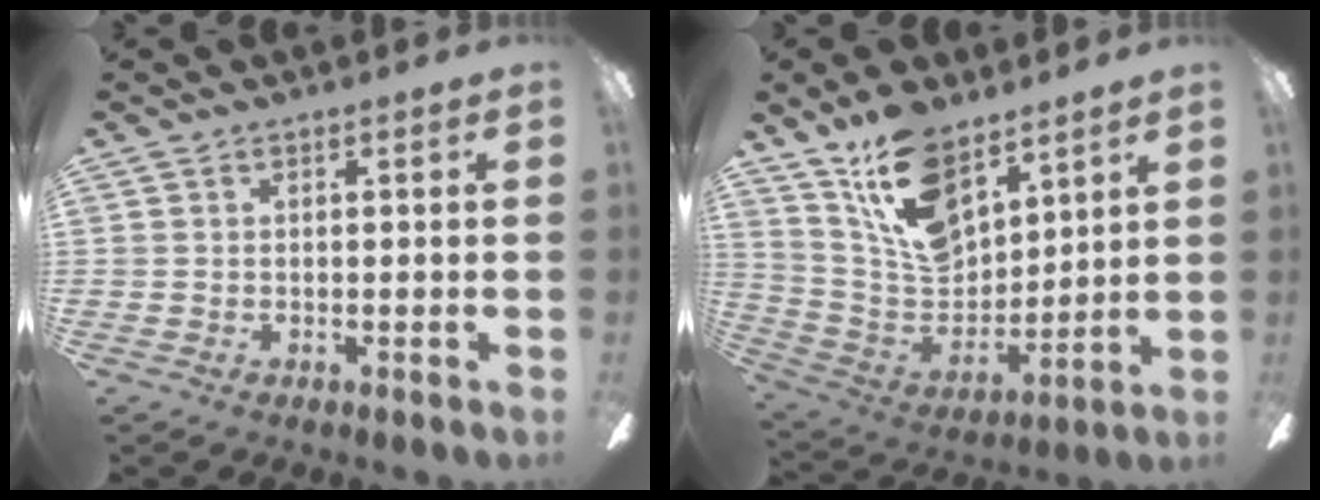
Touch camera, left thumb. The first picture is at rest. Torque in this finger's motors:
{"motor_torque": [0.36, 0.35, -0.14, -0.41, 0.12]}